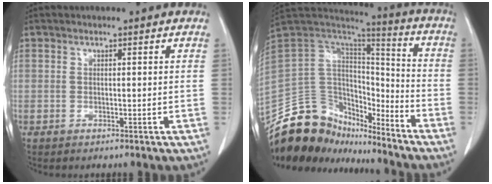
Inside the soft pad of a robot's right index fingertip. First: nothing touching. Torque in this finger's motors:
{"motor_torque": [-0.16, -0.31, -0.56, -0.21]}